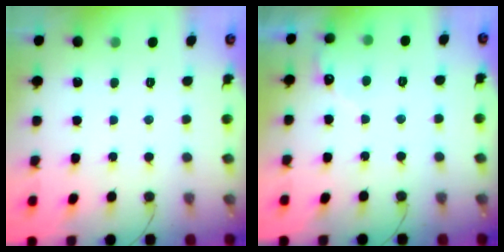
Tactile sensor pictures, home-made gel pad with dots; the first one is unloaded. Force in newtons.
{"total": 3.5, "press": 3.5, "slide": 0.2}